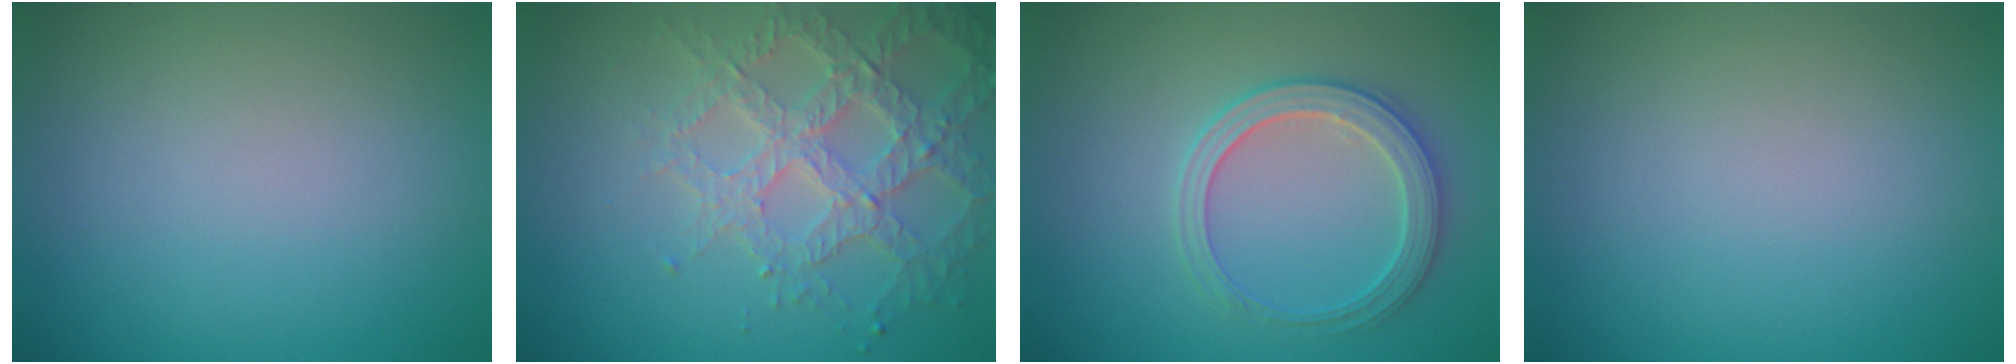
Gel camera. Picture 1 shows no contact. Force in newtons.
{"total": 5.1, "press": 4.4, "slide": 2.5}
{"total": 3.3, "press": 3.2, "slide": 0.4}
{"total": 0.0}